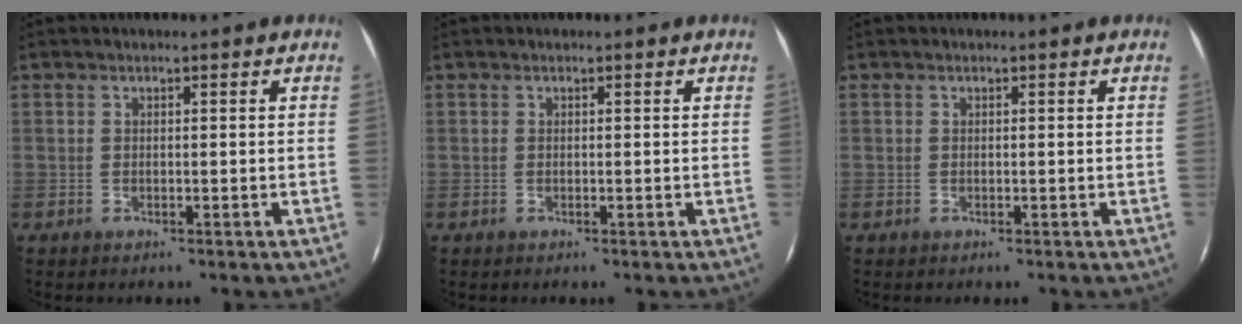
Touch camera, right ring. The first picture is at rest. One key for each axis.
{"total": 0.0}
{"total": 0.0}